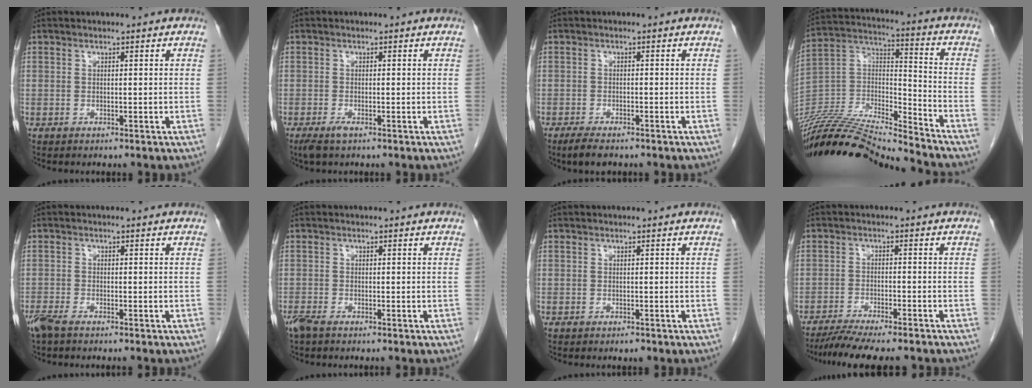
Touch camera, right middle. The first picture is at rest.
{"total": 1.9, "force": [-1.2, 0.5, 1.4], "torque": [-0.033, -0.006, -0.022]}
{"total": 3.5, "force": [-2.6, 1.0, 2.1], "torque": [-0.040, -0.007, -0.040]}
{"total": 22.3, "force": [-20.8, 0.8, 7.9], "torque": [-0.177, -0.003, -0.366]}
{"total": 3.4, "force": [-2.7, 0.7, 2.0], "torque": [-0.040, -0.008, -0.049]}
{"total": 2.6, "force": [-2.0, 0.7, 1.5], "torque": [-0.032, -0.006, -0.036]}
{"total": 0.7, "force": [-0.5, 0.3, 0.3], "torque": [-0.006, -0.001, -0.005]}
{"total": 10.9, "force": [-9.5, 1.0, 5.3], "torque": [-0.075, -0.017, -0.142]}